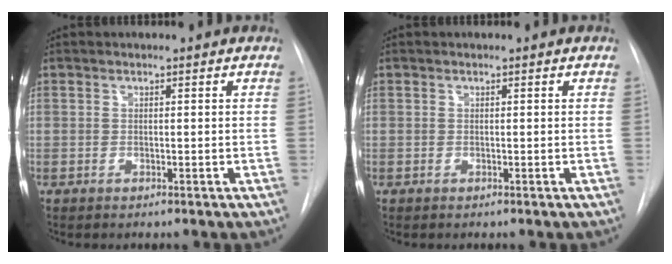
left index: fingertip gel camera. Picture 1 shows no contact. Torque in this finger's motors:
{"motor_torque": [0.00, 0.00, 0.00, 0.00]}